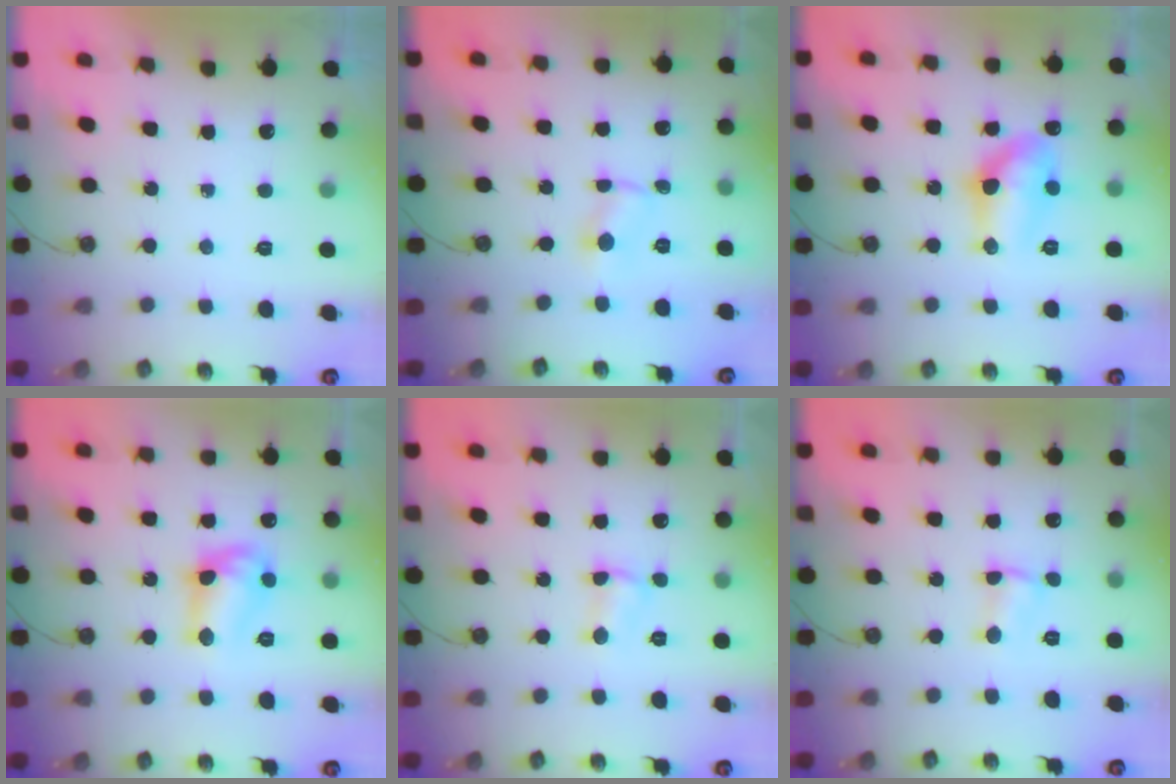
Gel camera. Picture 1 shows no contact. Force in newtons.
{"total": 1.0, "press": 0.9, "slide": 0.1}
{"total": 11.8, "press": 11.7, "slide": 1.1}
{"total": 11.3, "press": 11.3, "slide": 0.9}
{"total": 3.6, "press": 3.6, "slide": 0.5}
{"total": 2.0, "press": 2.0, "slide": 0.3}